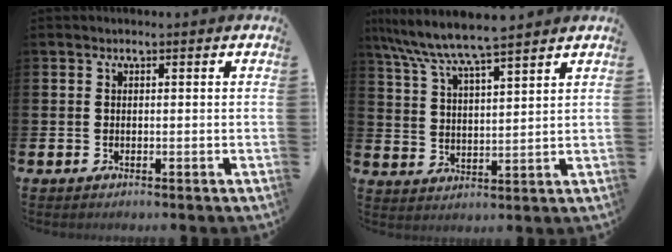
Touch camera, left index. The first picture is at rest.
{"total": 7.7, "force": [7.2, 0.4, 2.8], "torque": [-0.082, -0.033, 0.127]}